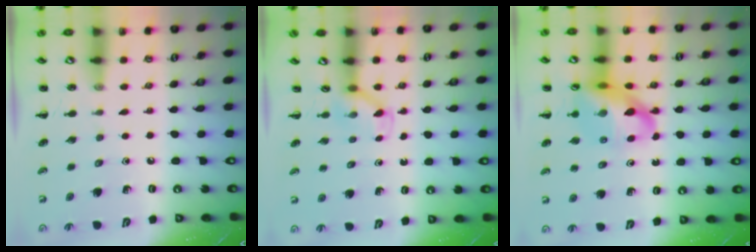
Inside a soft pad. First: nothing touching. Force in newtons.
{"total": 3.1, "press": 2.9, "slide": 1.0}
{"total": 15.1, "press": 14.5, "slide": 4.0}